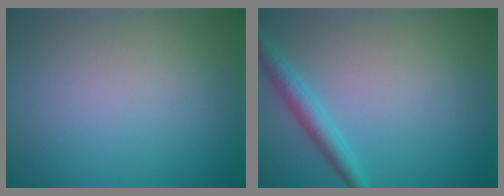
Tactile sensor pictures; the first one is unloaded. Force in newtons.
{"total": 2.7, "press": 2.7, "slide": 0.1}